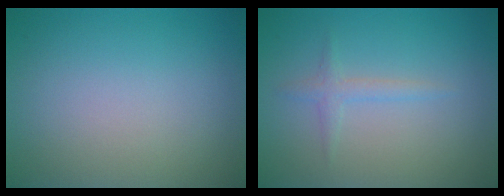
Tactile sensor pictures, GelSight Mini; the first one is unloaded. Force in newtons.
{"total": 1.3, "press": 1.2, "slide": 0.0}